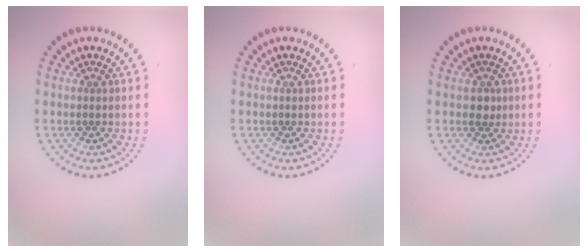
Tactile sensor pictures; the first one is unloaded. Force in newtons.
{"total": 0.0}
{"total": 1.3, "press": 1.1, "slide": 0.7}